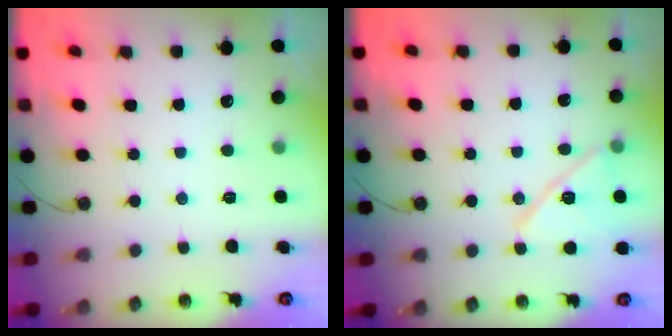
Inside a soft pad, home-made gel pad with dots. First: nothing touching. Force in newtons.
{"total": 14.2, "press": 14.0, "slide": 2.6}